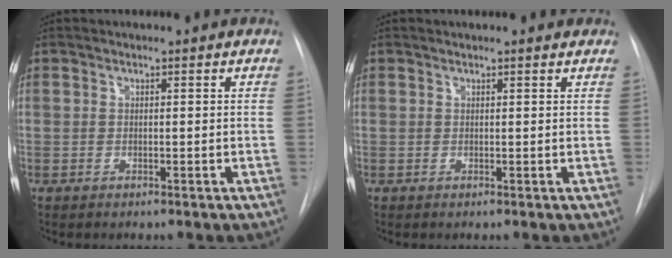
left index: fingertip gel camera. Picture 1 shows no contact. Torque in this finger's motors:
{"motor_torque": [0.17, -0.15, 0.00, 0.02]}